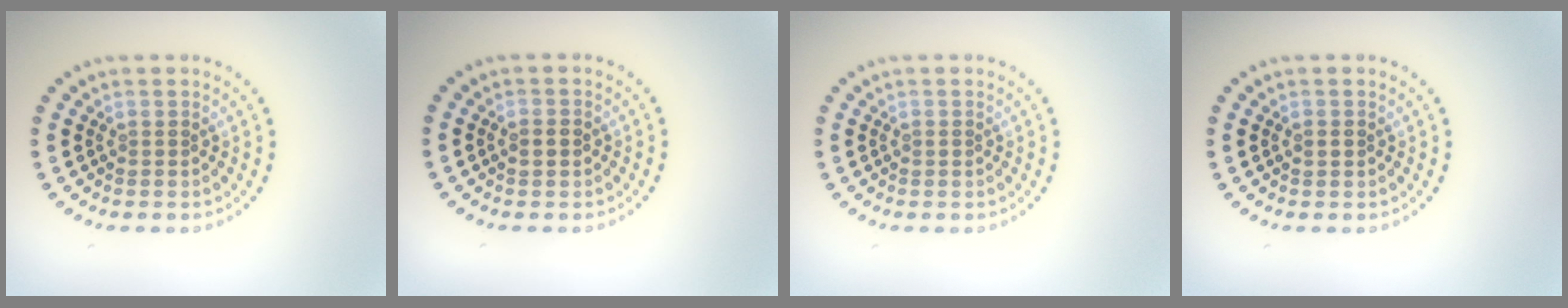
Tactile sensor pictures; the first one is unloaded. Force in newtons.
{"total": 1.7, "press": 1.7, "slide": 0.2}
{"total": 0.5, "press": 0.4, "slide": 0.3}
{"total": 1.1, "press": 1.1, "slide": 0.1}